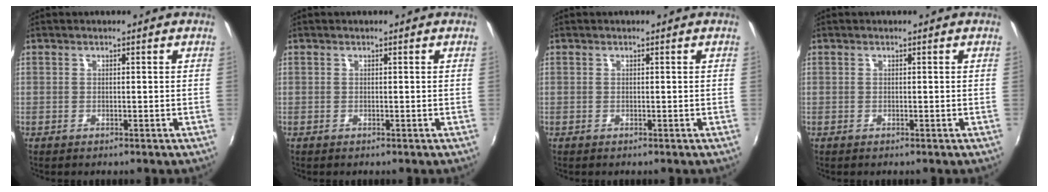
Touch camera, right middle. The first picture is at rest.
{"total": 0.0}
{"total": 0.0}
{"total": 0.0}